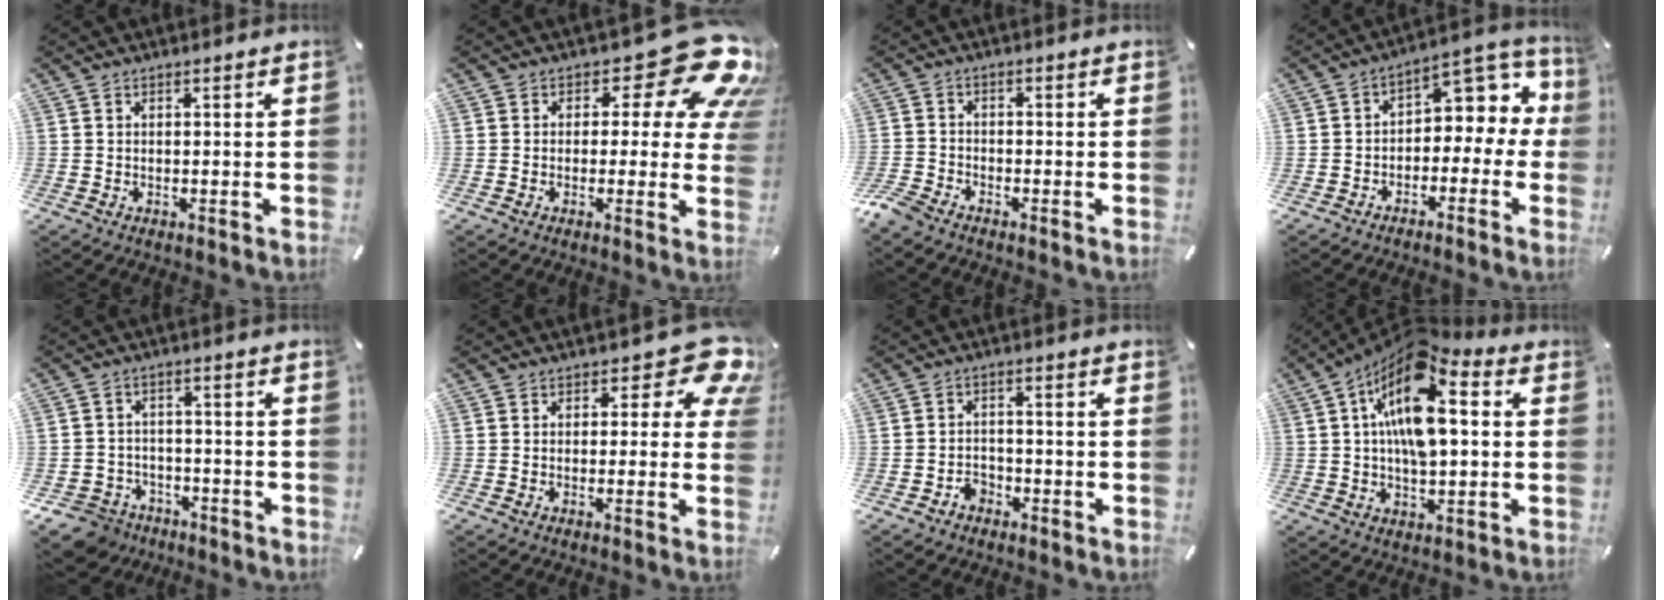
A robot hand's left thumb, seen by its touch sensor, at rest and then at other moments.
{"total": 17.4, "force": [7.5, 8.0, 13.5], "torque": [-0.166, -0.047, 0.120]}
{"total": 3.6, "force": [-3.1, 1.4, 1.2], "torque": [-0.046, 0.007, -0.066]}
{"total": 7.8, "force": [1.8, 5.5, 5.3], "torque": [-0.073, -0.015, 0.031]}
{"total": 6.7, "force": [-4.4, 4.8, 1.3], "torque": [-0.041, 0.024, -0.087]}
{"total": 10.5, "force": [4.4, 5.1, 8.0], "torque": [-0.091, -0.029, 0.075]}
{"total": 3.5, "force": [-2.1, 2.5, 1.2], "torque": [-0.021, 0.012, -0.042]}
{"total": 16.9, "force": [4.0, 8.5, 14.0], "torque": [-0.260, -0.024, 0.065]}